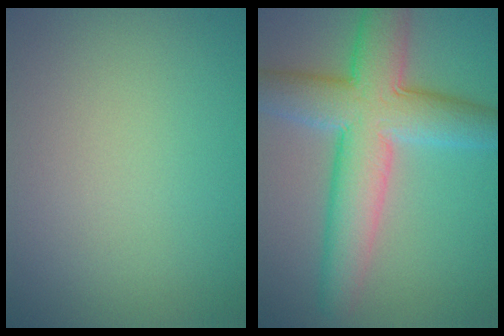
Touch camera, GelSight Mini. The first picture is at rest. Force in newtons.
{"total": 8.9, "press": 8.9, "slide": 0.3}